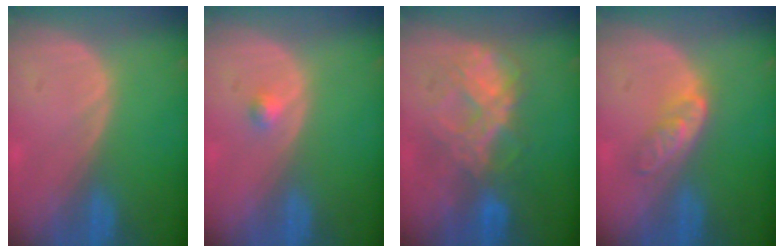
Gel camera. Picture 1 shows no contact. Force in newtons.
{"total": 1.3, "press": 1.1, "slide": 0.7}
{"total": 8.0, "press": 7.4, "slide": 2.9}
{"total": 4.7, "press": 3.9, "slide": 2.5}